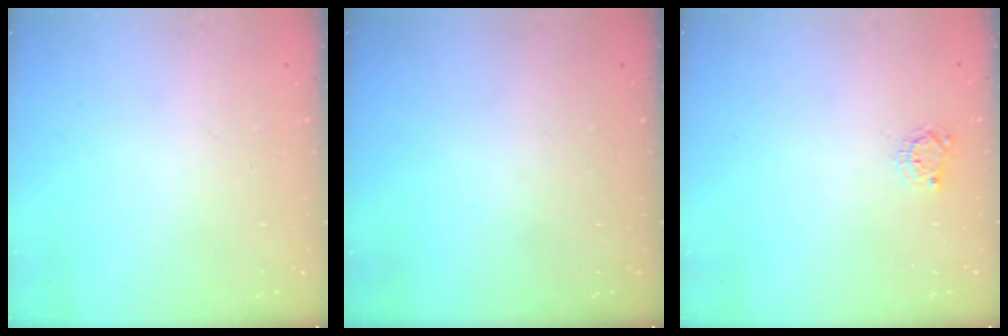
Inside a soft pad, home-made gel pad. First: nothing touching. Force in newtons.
{"total": 0.0}
{"total": 3.4, "press": 3.4, "slide": 0.5}